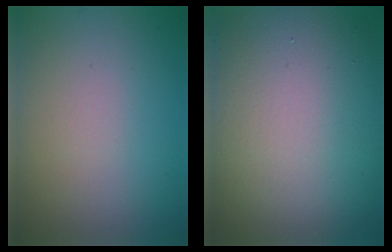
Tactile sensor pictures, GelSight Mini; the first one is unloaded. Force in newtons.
{"total": 16.1, "press": 16.1, "slide": 0.6}